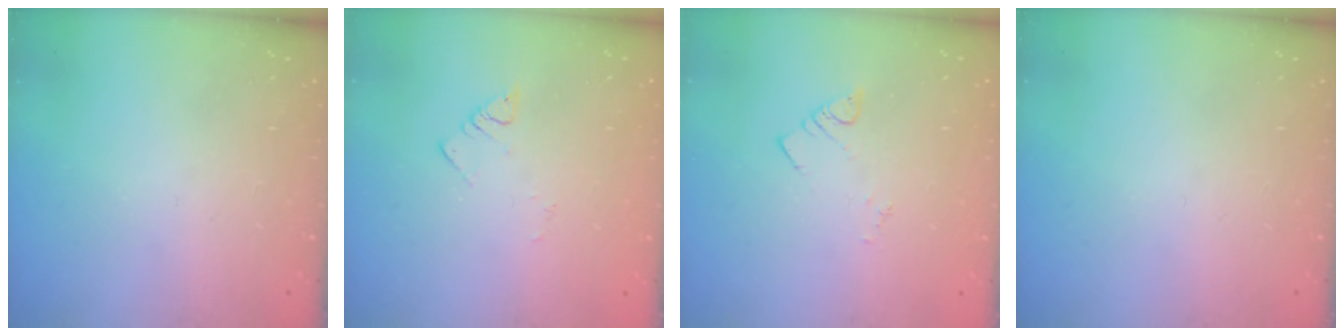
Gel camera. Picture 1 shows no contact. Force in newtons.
{"total": 2.6, "press": 2.6, "slide": 0.3}
{"total": 2.1, "press": 2.0, "slide": 0.4}
{"total": 0.0}